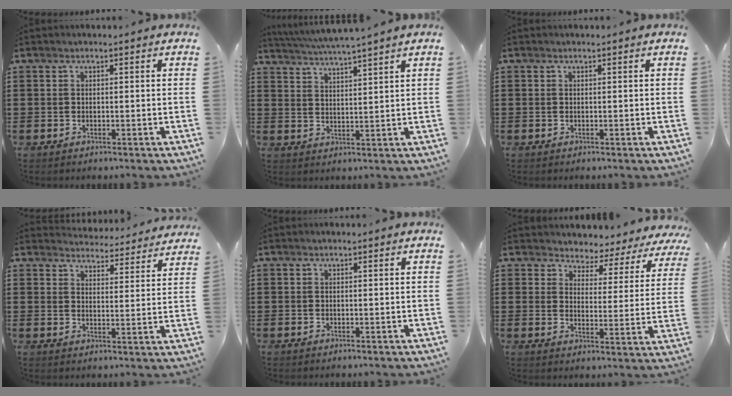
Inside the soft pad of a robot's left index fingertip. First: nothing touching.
{"total": 3.7, "force": [3.4, -1.0, 1.0], "torque": [-0.031, -0.018, 0.059]}
{"total": 0.0}
{"total": 4.4, "force": [4.4, 0.1, 0.0], "torque": [-0.012, -0.032, 0.076]}
{"total": 0.0}
{"total": 3.2, "force": [3.0, 1.0, -0.2], "torque": [-0.021, -0.025, 0.045]}